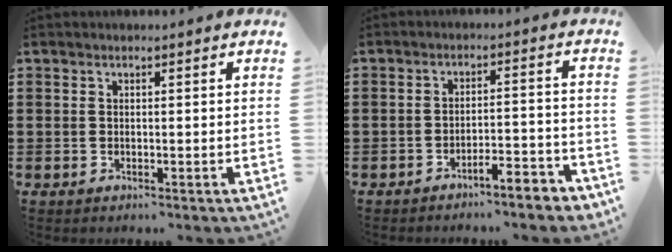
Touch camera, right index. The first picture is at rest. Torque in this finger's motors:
{"motor_torque": [0.83, 0.82, 0.07, 0.02]}